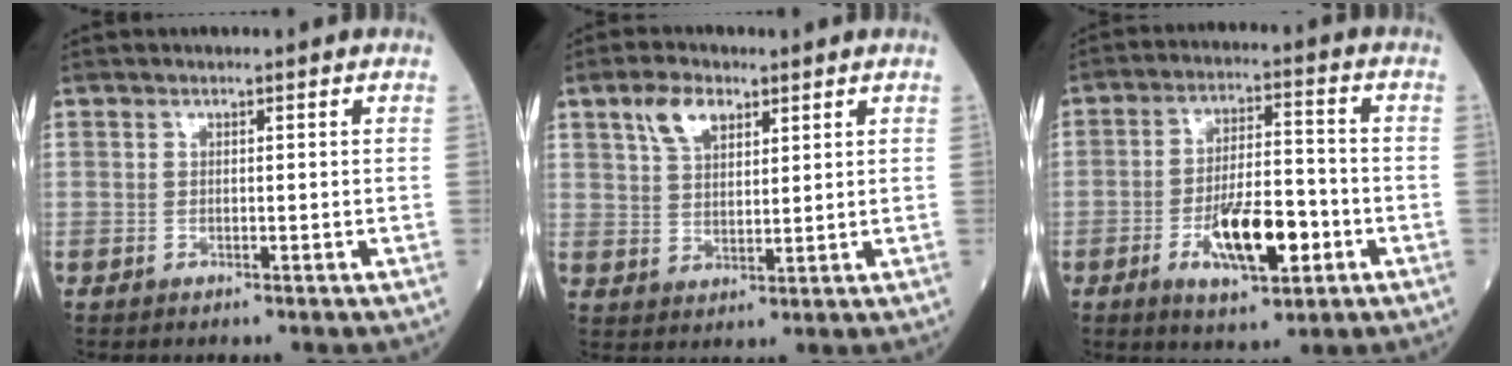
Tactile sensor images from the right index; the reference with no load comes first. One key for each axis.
{"total": 5.7, "fx": 3.3, "fy": 2.8, "fz": 3.7, "tx": -0.078, "ty": 0.011, "tz": 0.066}
{"total": 11.4, "fx": -4.0, "fy": 3.4, "fz": 10.1, "tx": -0.180, "ty": -0.002, "tz": -0.065}